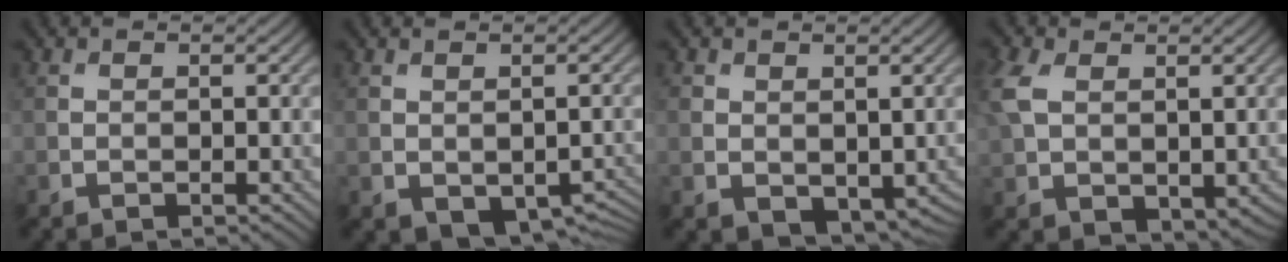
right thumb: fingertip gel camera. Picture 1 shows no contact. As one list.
[{"total": 4.5, "force": [-1.3, 3.0, 3.0], "torque": [-0.048, -0.029, -0.001]}, {"total": 3.6, "force": [0.8, 2.8, 2.1], "torque": [-0.044, -0.014, 0.019]}, {"total": 7.8, "force": [1.3, 5.0, 5.8], "torque": [-0.175, -0.001, 0.030]}]